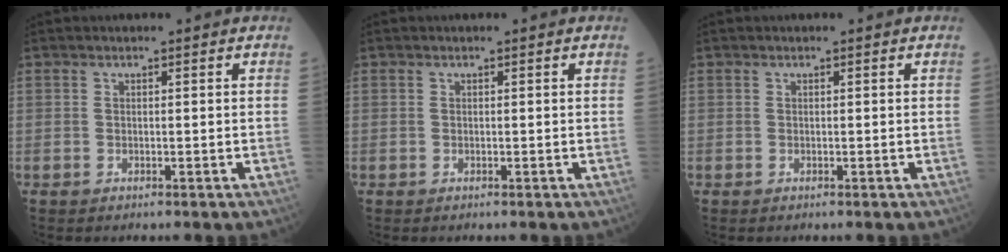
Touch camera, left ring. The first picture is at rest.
{"total": 0.0}
{"total": 0.0}